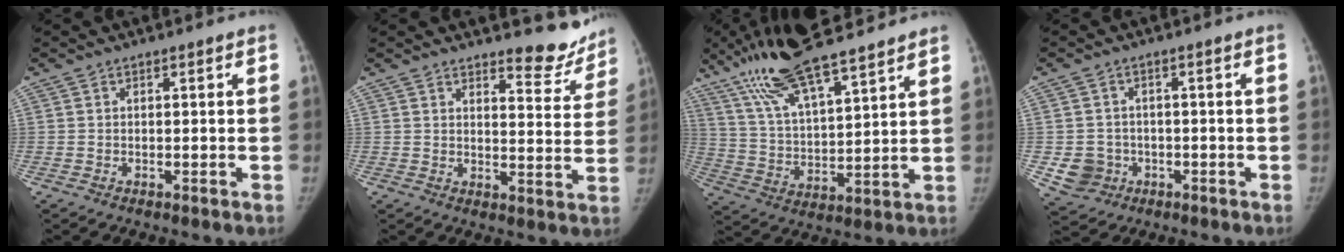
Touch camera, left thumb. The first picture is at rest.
{"total": 8.8, "force": [8.2, 2.5, 2.2], "torque": [0.007, -0.072, 0.094]}
{"total": 18.7, "force": [14.2, 3.9, 11.6], "torque": [-0.195, -0.046, 0.262]}
{"total": 5.6, "force": [-1.3, 5.2, 1.4], "torque": [-0.008, 0.009, -0.015]}